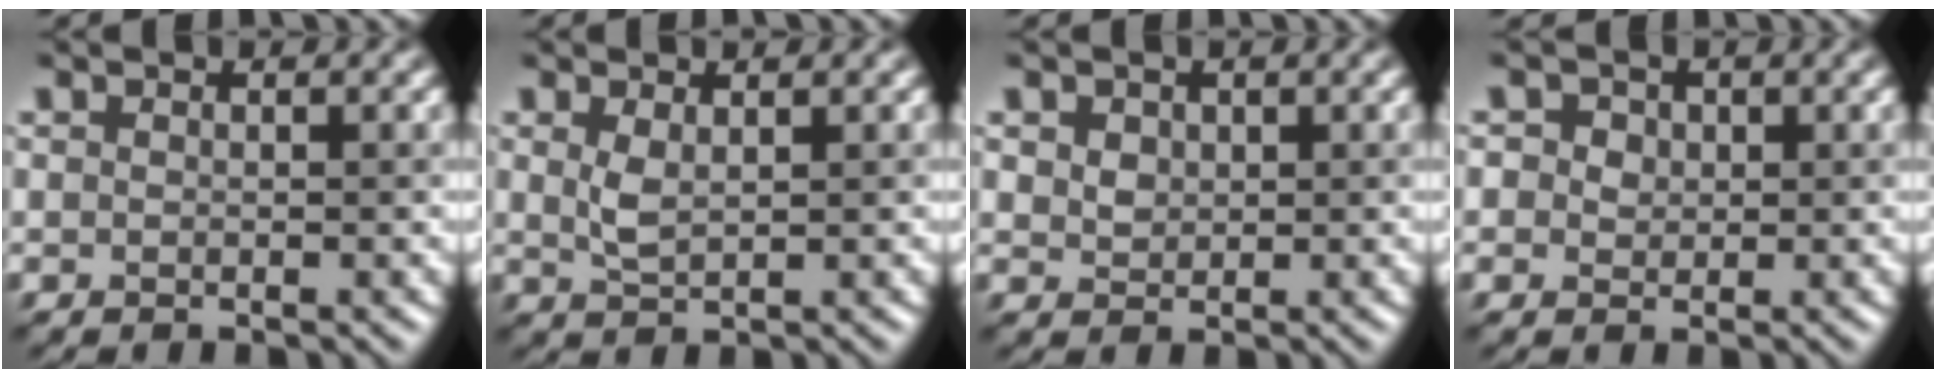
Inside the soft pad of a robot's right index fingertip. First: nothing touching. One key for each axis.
{"total": 1.5, "fx": 0.6, "fy": 0.6, "fz": 1.3, "tx": -0.033, "ty": 0.005, "tz": 0.019}
{"total": 1.8, "fx": 0.8, "fy": 1.4, "fz": 0.7, "tx": -0.015, "ty": 0.016, "tz": 0.018}
{"total": 3.0, "fx": 1.1, "fy": 2.5, "fz": 1.2, "tx": -0.008, "ty": 0.031, "tz": -0.001}